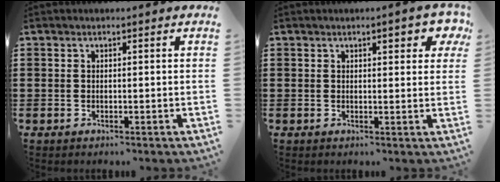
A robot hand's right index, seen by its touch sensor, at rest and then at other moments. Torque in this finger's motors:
{"motor_torque": [0.43, 0.11, 0.14, 0.01]}